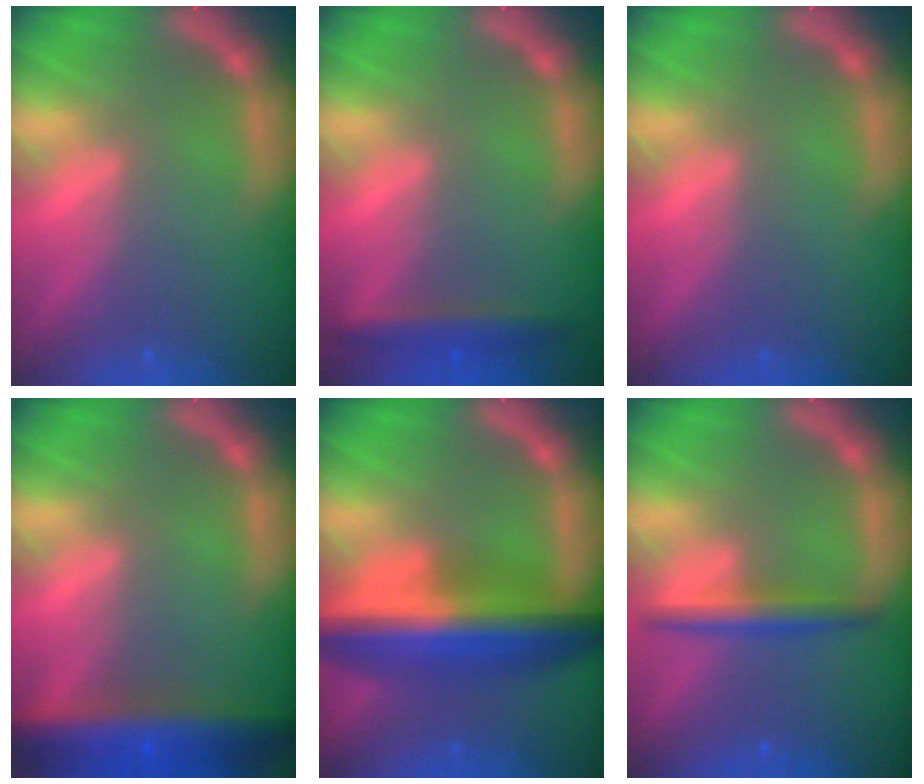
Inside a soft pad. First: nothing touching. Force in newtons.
{"total": 3.0}
{"total": 0.0}
{"total": 8.0}
{"total": 10.0}
{"total": 3.0}